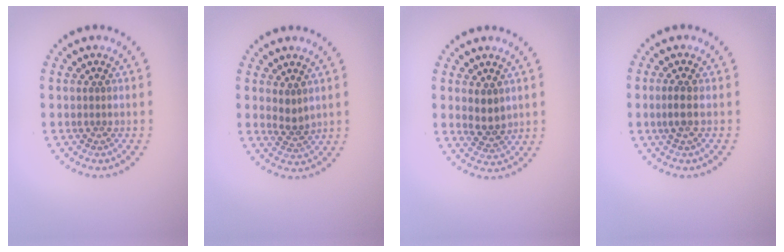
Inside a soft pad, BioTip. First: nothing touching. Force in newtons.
{"total": 1.5, "press": 1.3, "slide": 0.9}
{"total": 2.4, "press": 2.2, "slide": 0.8}
{"total": 1.5, "press": 1.3, "slide": 0.7}